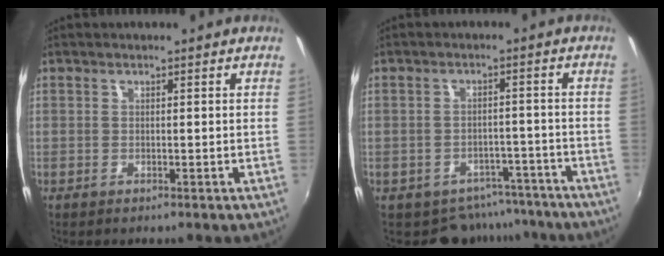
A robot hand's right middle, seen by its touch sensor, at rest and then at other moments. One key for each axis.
{"total": 8.3, "fx": -6.5, "fy": 5.0, "fz": 1.0, "tx": -0.020, "ty": 0.016, "tz": -0.072}